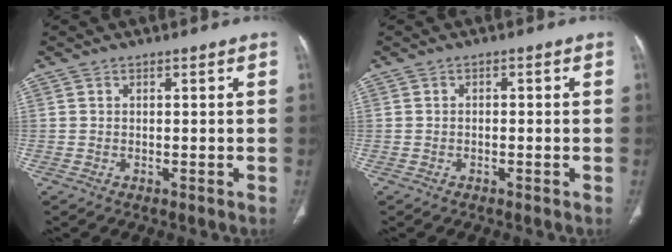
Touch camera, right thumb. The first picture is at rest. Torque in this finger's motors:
{"motor_torque": [-0.11, -0.33, 0.04, 0.35, -0.02]}